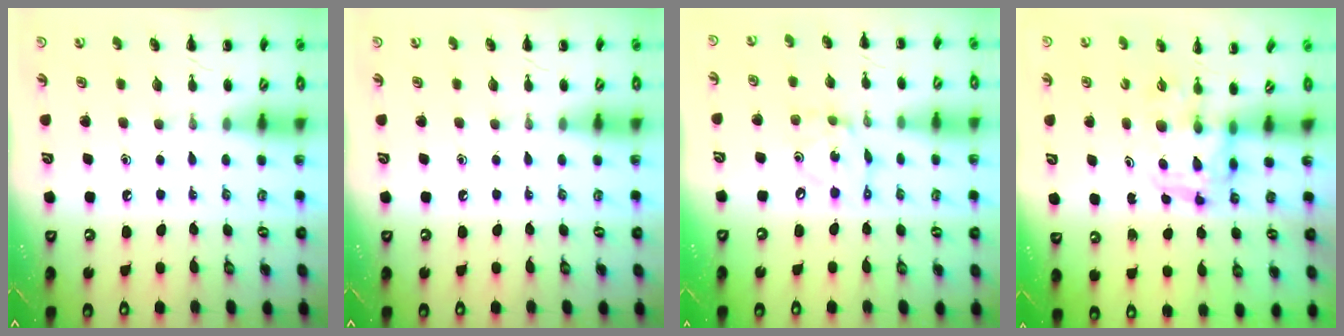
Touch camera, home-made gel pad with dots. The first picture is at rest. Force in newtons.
{"total": 0.0}
{"total": 6.4, "press": 6.3, "slide": 1.2}
{"total": 3.6, "press": 3.5, "slide": 0.6}